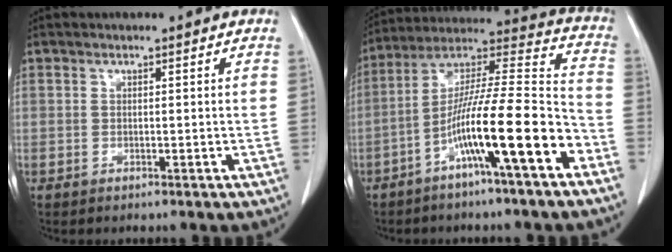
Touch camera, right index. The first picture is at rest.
{"total": 17.0, "force": [-7.8, 0.5, 15.1], "torque": [-0.259, 0.004, -0.136]}